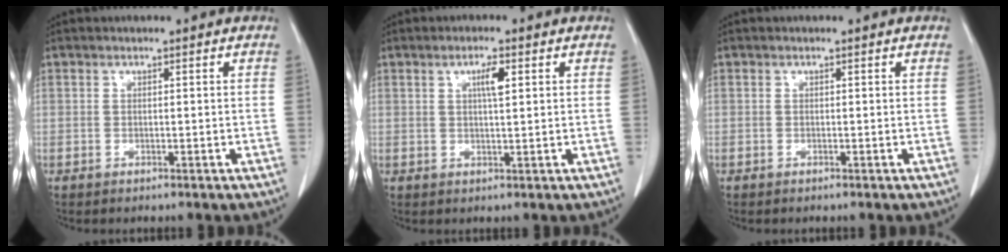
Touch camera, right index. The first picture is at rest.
{"total": 2.8, "force": [1.0, 0.3, 2.6], "torque": [-0.045, -0.001, 0.016]}
{"total": 0.0}